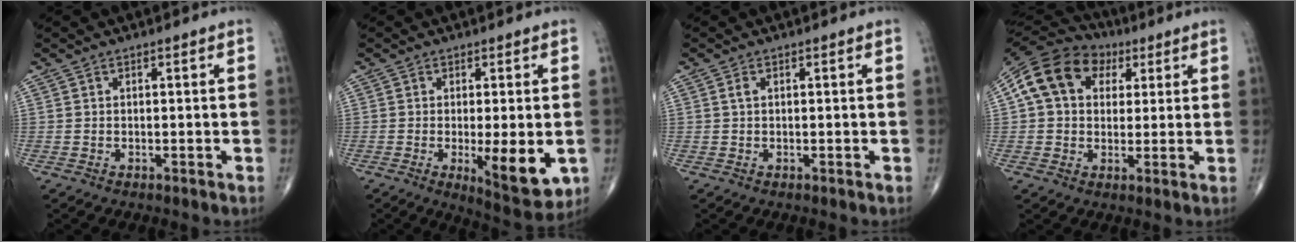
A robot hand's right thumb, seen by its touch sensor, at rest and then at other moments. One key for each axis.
{"total": 10.0, "fx": -2.0, "fy": 3.1, "fz": 9.2, "tx": -0.125, "ty": -0.024, "tz": -0.022}
{"total": 0.9, "fx": 0.2, "fy": 0.4, "fz": 0.7, "tx": -0.016, "ty": 0.002, "tz": 0.003}
{"total": 14.9, "fx": 4.4, "fy": 11.3, "fz": 8.6, "tx": -0.139, "ty": 0.024, "tz": 0.067}